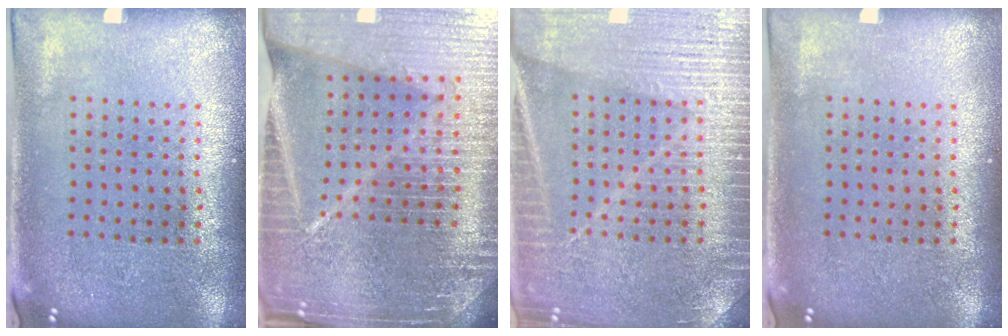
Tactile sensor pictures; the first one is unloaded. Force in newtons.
{"total": 7.2, "press": 6.1, "slide": 3.8}
{"total": 6.1, "press": 6.1, "slide": 0.9}
{"total": 0.0}